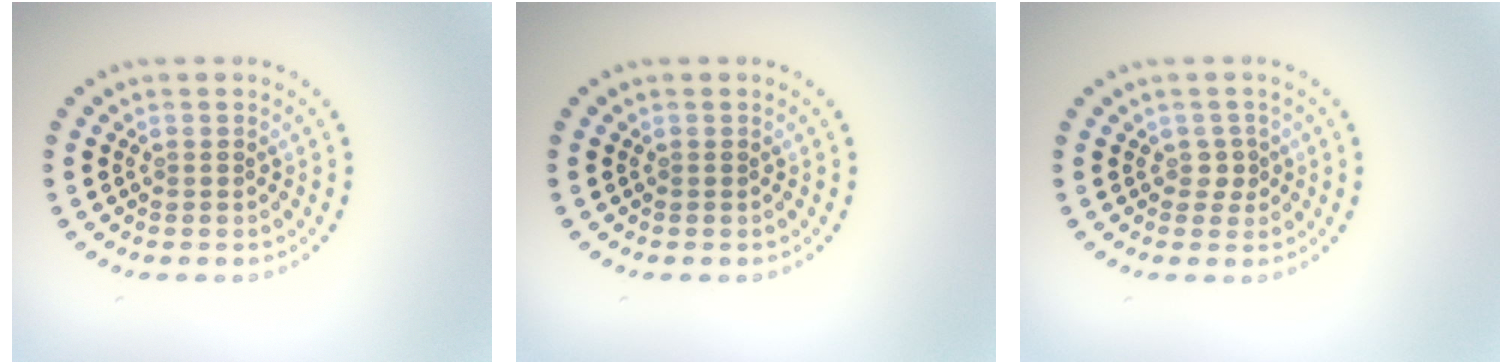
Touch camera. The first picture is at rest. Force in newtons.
{"total": 0.0}
{"total": 1.1, "press": 0.9, "slide": 0.6}